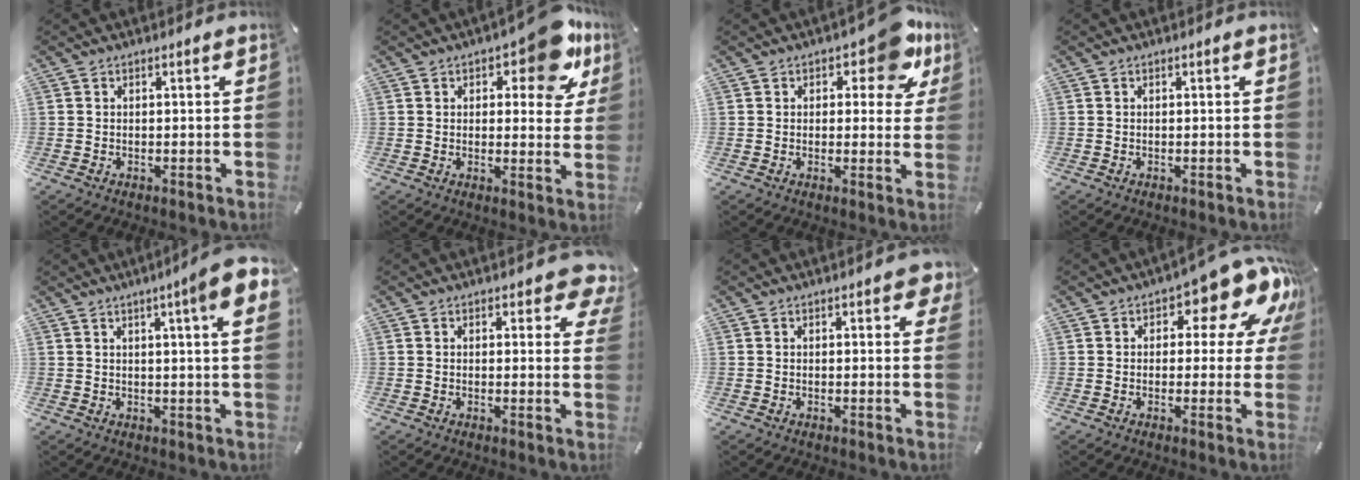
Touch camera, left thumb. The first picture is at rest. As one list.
[{"total": 12.2, "force": [6.9, 5.5, 8.5], "torque": [-0.093, -0.039, 0.113]}, {"total": 9.7, "force": [5.4, 4.8, 6.5], "torque": [-0.065, -0.030, 0.087]}, {"total": 0.0}, {"total": 9.3, "force": [4.1, 0.4, 8.3], "torque": [-0.125, -0.017, 0.062]}, {"total": 6.6, "force": [3.6, 3.3, 4.4], "torque": [-0.037, -0.022, 0.057]}, {"total": 3.4, "force": [1.6, 1.6, 2.5], "torque": [-0.030, -0.001, 0.023]}, {"total": 13.3, "force": [7.0, 6.3, 9.5], "torque": [-0.115, -0.052, 0.114]}]